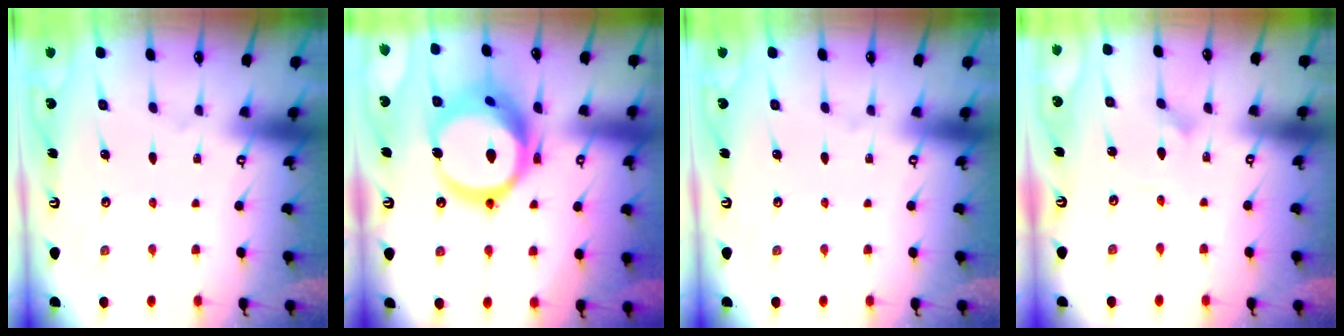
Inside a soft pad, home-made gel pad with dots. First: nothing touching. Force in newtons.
{"total": 20.6, "press": 20.4, "slide": 2.4}
{"total": 0.0}
{"total": 0.9, "press": 0.9, "slide": 0.1}